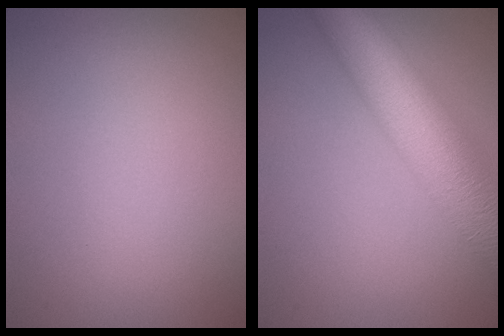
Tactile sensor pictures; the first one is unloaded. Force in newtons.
{"total": 12.1, "press": 12.1, "slide": 0.5}